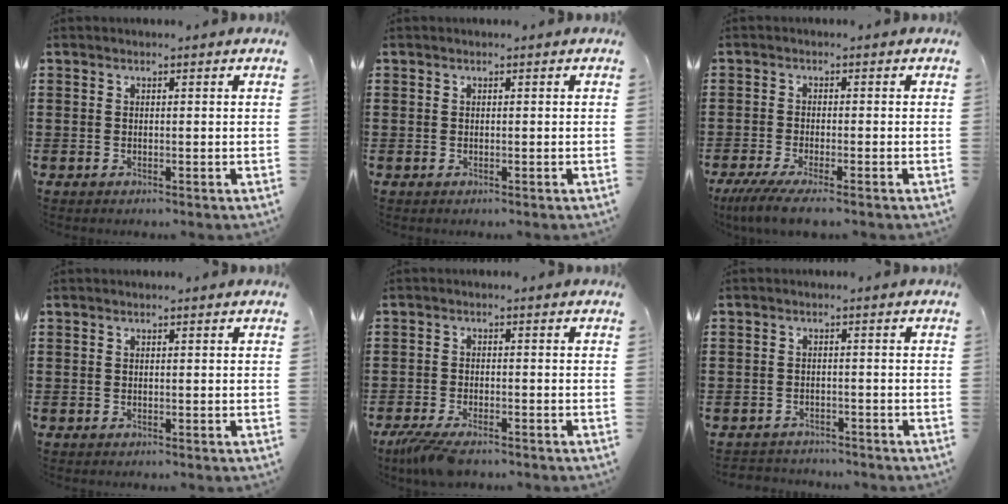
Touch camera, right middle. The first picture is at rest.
{"total": 0.5, "force": [0.2, 0.5, -0.1], "torque": [0.001, 0.005, 0.004]}
{"total": 3.5, "force": [-2.9, -0.1, 2.0], "torque": [-0.054, -0.017, -0.060]}
{"total": 0.0}
{"total": 4.0, "force": [-3.2, 0.8, 2.2], "torque": [-0.064, -0.011, -0.068]}
{"total": 2.4, "force": [-2.3, 0.6, -0.4], "torque": [0.001, 0.002, -0.054]}